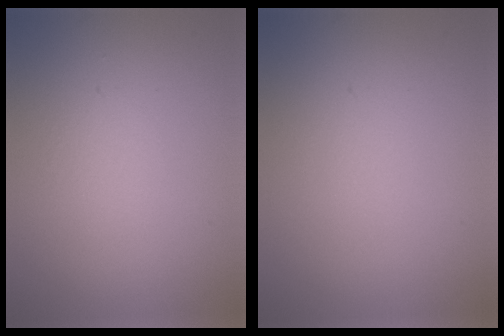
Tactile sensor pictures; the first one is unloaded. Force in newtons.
{"total": 0.0}